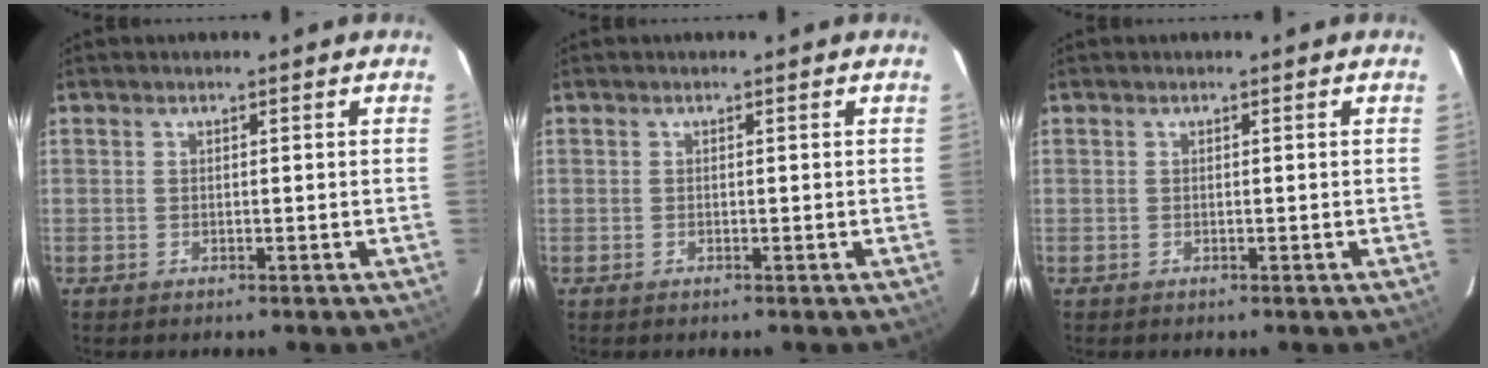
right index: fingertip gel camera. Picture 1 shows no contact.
{"total": 0.0}
{"total": 0.0}